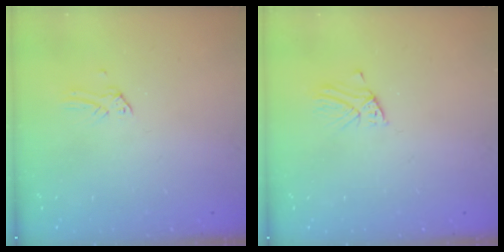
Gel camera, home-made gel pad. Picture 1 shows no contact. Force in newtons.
{"total": 2.8, "press": 2.7, "slide": 0.3}